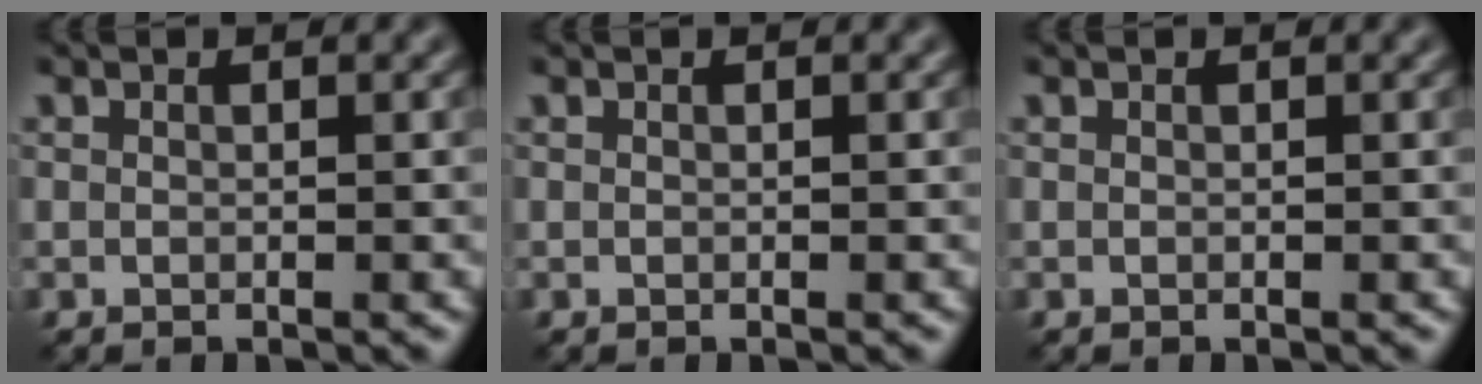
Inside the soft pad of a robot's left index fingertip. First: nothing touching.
{"total": 0.0}
{"total": 0.0}